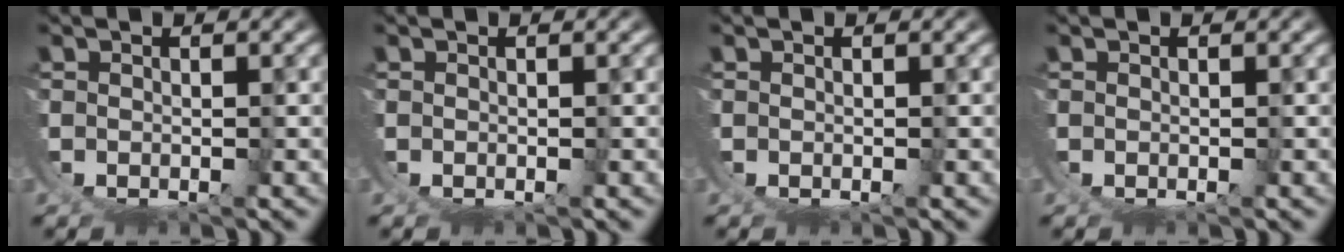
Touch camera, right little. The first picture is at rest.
{"total": 0.0}
{"total": 0.0}
{"total": 0.0}